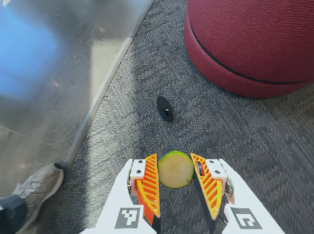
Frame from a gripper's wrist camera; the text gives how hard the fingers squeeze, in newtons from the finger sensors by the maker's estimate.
{"total": 9.2, "left": 9.3, "right": 9.1}